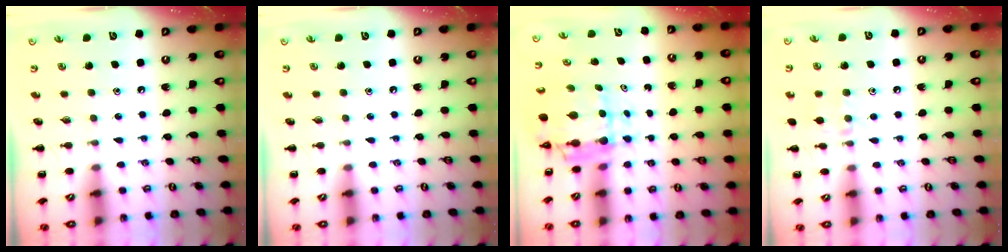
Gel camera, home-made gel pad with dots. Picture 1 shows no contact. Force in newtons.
{"total": 0.0}
{"total": 6.4, "press": 5.9, "slide": 2.4}
{"total": 7.8, "press": 7.5, "slide": 2.2}